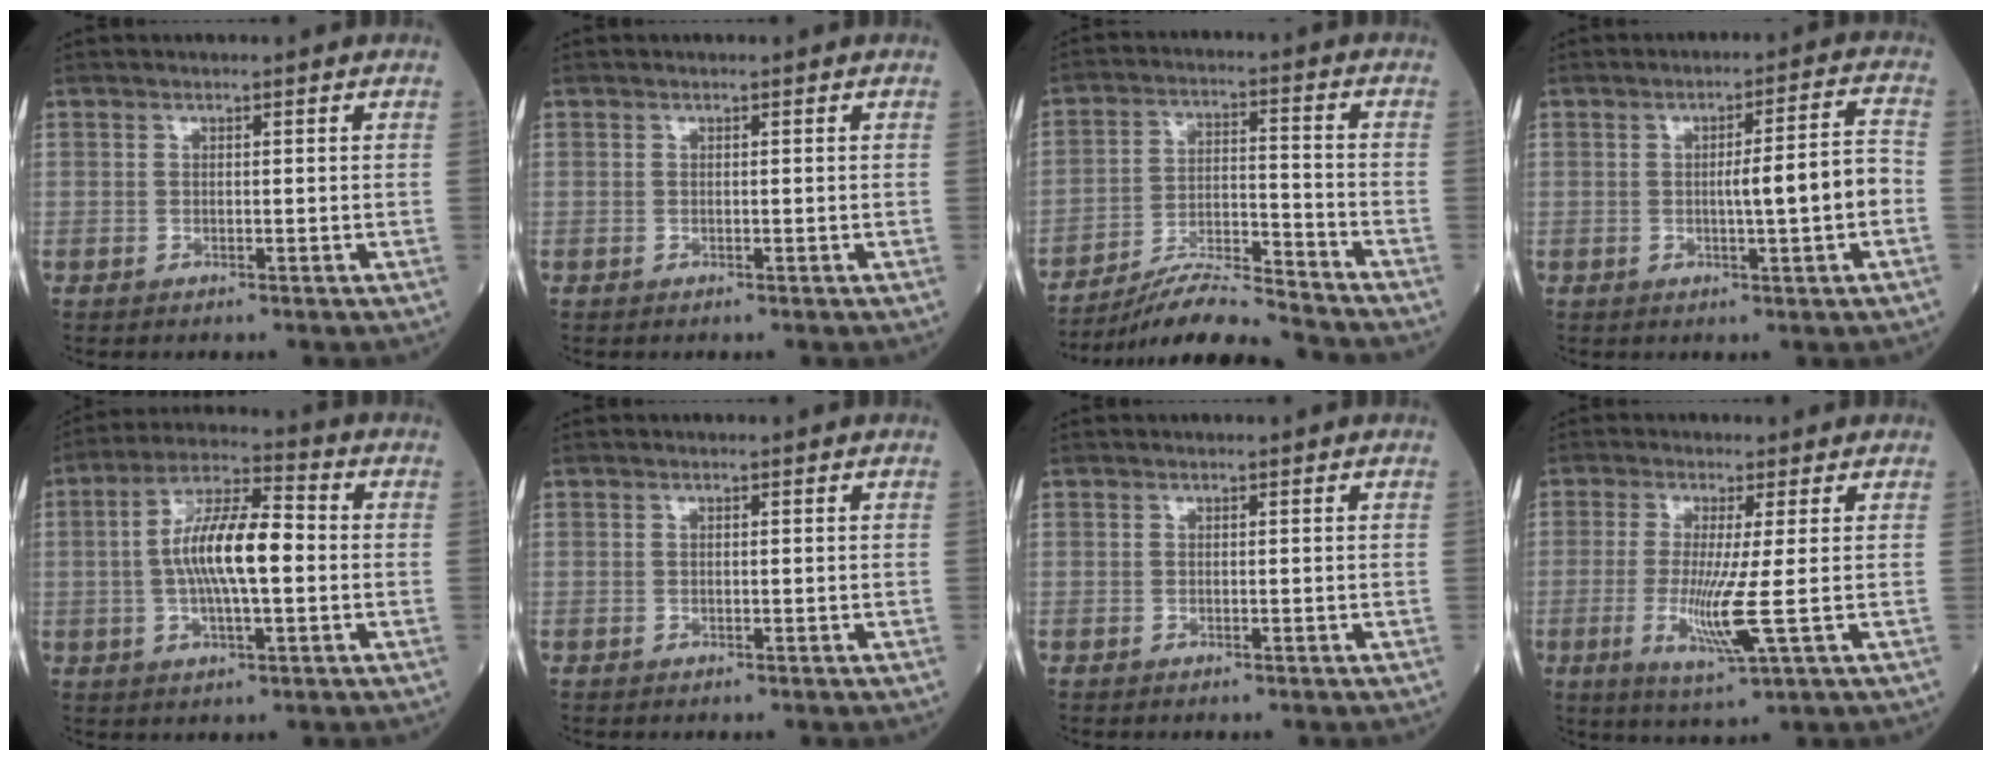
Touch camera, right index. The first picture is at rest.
{"total": 0.0}
{"total": 11.1, "force": [-10.6, -1.2, 3.0], "torque": [-0.050, 0.004, -0.191]}
{"total": 7.1, "force": [-1.1, 0.0, 7.0], "torque": [-0.100, 0.010, -0.015]}
{"total": 11.6, "force": [-0.3, 3.0, 11.2], "torque": [-0.213, 0.018, -0.009]}
{"total": 0.0}
{"total": 0.0}
{"total": 7.8, "force": [-1.2, -0.7, 7.7], "torque": [-0.158, -0.032, -0.022]}